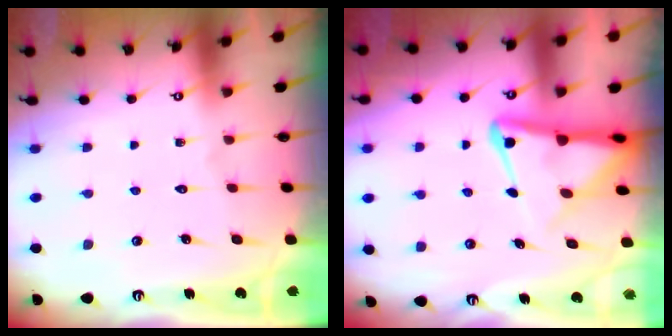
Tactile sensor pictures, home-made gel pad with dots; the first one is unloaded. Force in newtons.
{"total": 8.3, "press": 8.3, "slide": 0.9}